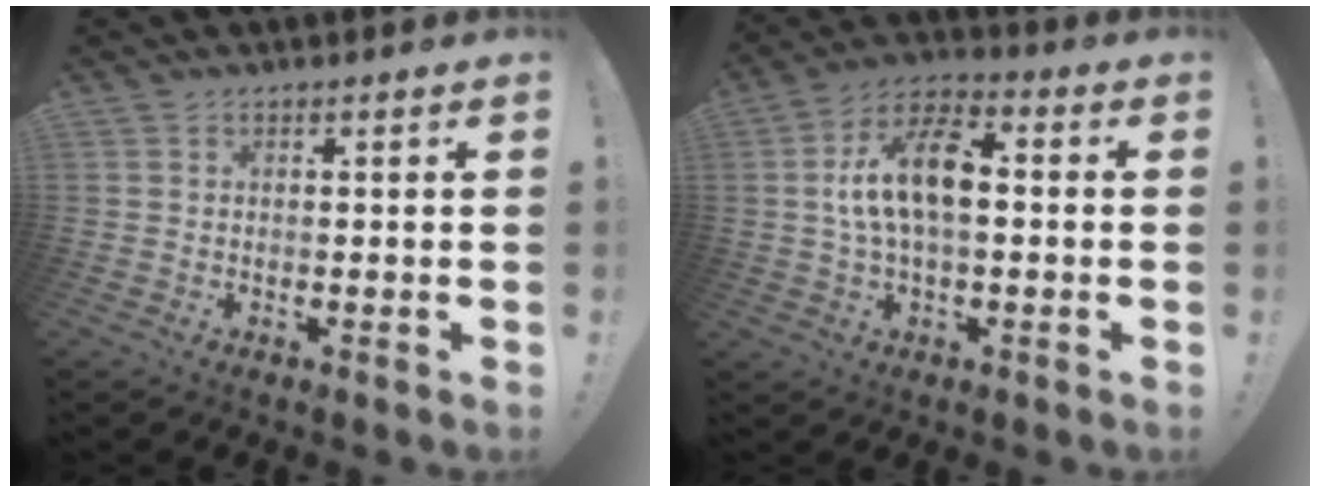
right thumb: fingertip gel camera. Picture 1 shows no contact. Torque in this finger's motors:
{"motor_torque": [0.76, 0.80, 0.15, 0.11, 0.28]}